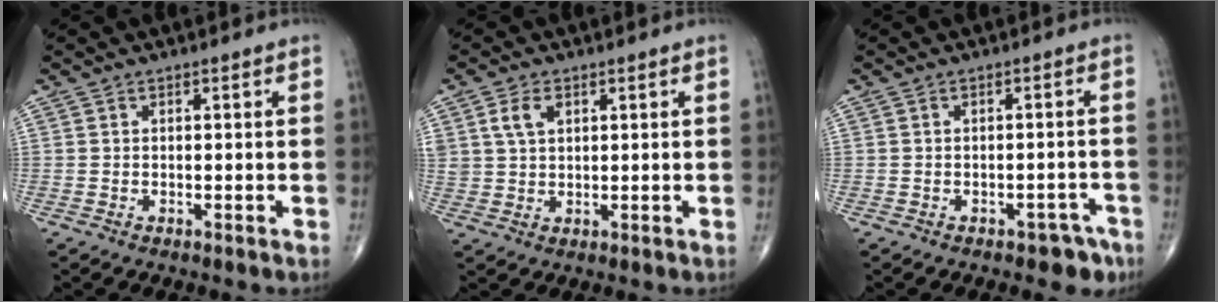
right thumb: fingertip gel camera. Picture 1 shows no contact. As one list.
[{"total": 4.5, "force": [1.8, 2.8, 3.0], "torque": [-0.053, -0.002, 0.039]}, {"total": 4.2, "force": [-3.0, 2.4, 1.8], "torque": [-0.005, 0.024, -0.035]}]